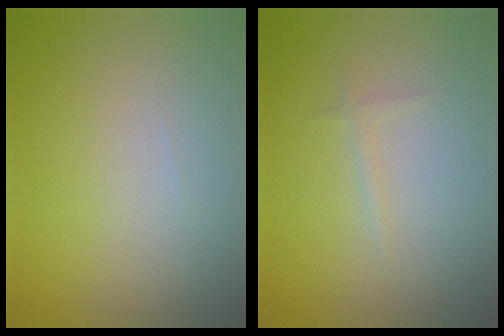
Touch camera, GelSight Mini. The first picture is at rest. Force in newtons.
{"total": 0.7, "press": 0.7, "slide": 0.1}